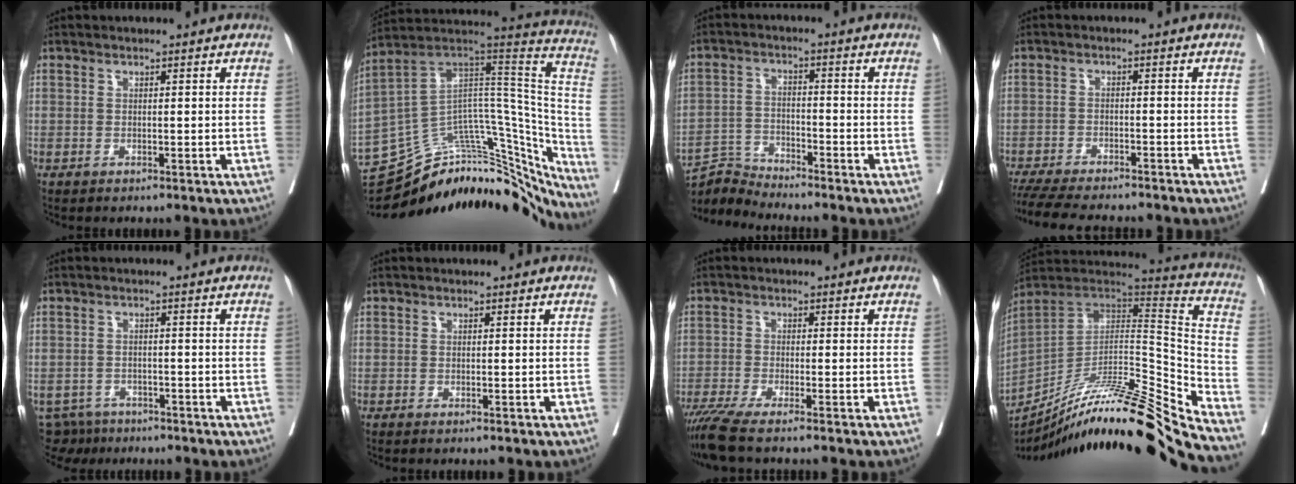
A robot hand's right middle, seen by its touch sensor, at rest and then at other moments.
{"total": 34.7, "force": [-28.5, 12.6, 15.1], "torque": [-0.172, 0.042, -0.380]}
{"total": 5.1, "force": [-5.0, -0.9, -0.9], "torque": [0.009, -0.009, -0.093]}
{"total": 14.0, "force": [-12.3, 2.2, 6.3], "torque": [-0.112, -0.027, -0.175]}
{"total": 4.9, "force": [-4.2, 2.5, 0.0], "torque": [0.008, -0.001, -0.065]}
{"total": 1.4, "force": [-1.2, -0.2, 0.7], "torque": [-0.009, 0.000, -0.012]}
{"total": 7.1, "force": [-5.8, -0.7, 4.1], "torque": [-0.064, -0.019, -0.099]}
{"total": 29.7, "force": [-24.2, 0.2, 17.2], "torque": [-0.219, -0.025, -0.383]}